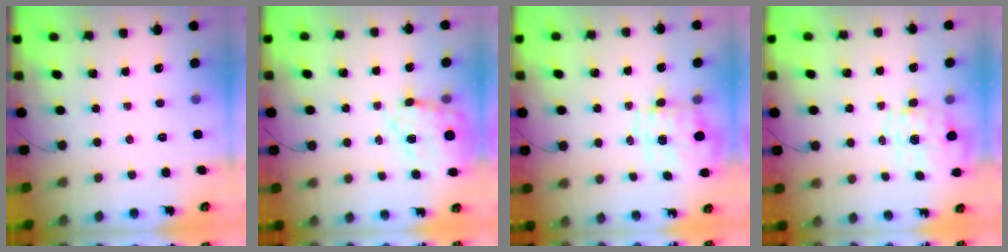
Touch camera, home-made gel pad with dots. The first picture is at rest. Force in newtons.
{"total": 15.6, "press": 15.2, "slide": 3.7}
{"total": 1.5, "press": 1.5, "slide": 0.4}
{"total": 1.1, "press": 1.0, "slide": 0.5}